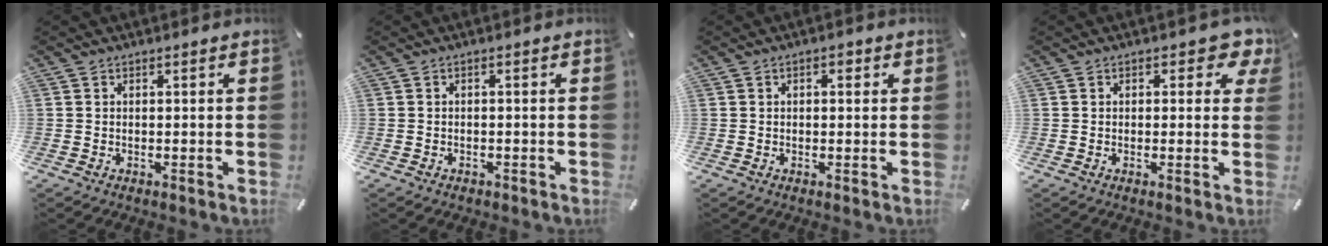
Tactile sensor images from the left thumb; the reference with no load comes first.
{"total": 0.7, "force": [-0.6, 0.5, 0.1], "torque": [-0.003, 0.003, -0.013]}
{"total": 1.7, "force": [0.3, 1.1, 1.2], "torque": [-0.017, 0.005, 0.001]}
{"total": 4.2, "force": [1.7, 2.4, 3.0], "torque": [-0.032, 0.000, 0.023]}